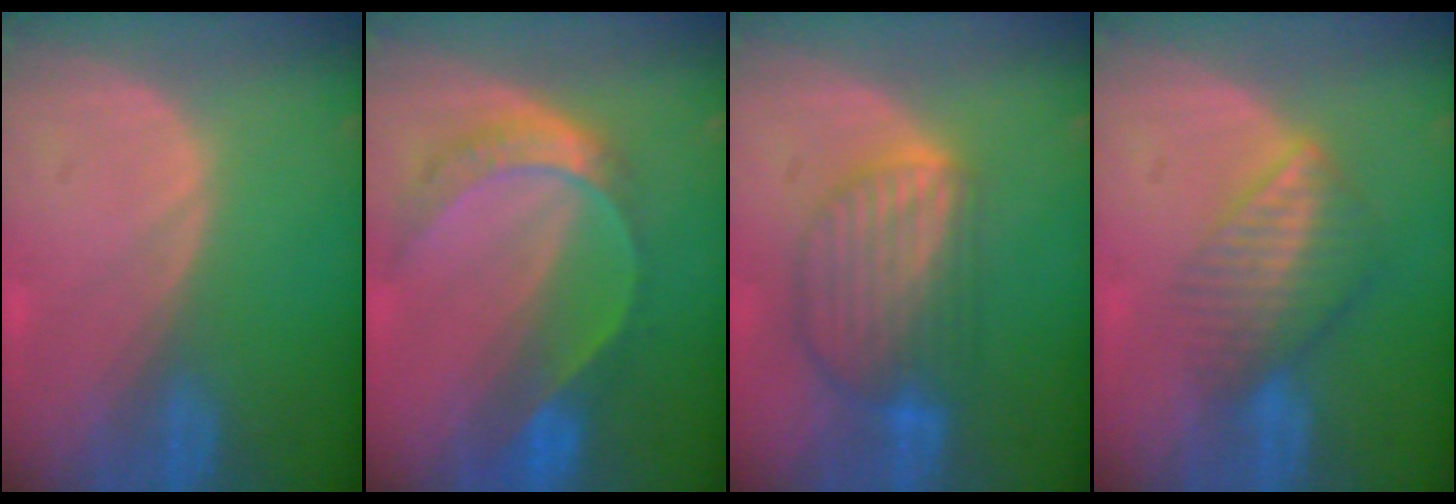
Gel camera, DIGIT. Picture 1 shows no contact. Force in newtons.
{"total": 7.8, "press": 6.4, "slide": 4.4}
{"total": 8.5, "press": 7.6, "slide": 3.9}
{"total": 6.7, "press": 5.8, "slide": 3.3}